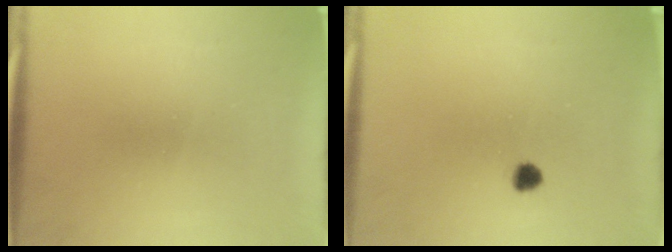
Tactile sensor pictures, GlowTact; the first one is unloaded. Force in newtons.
{"total": 1.9}